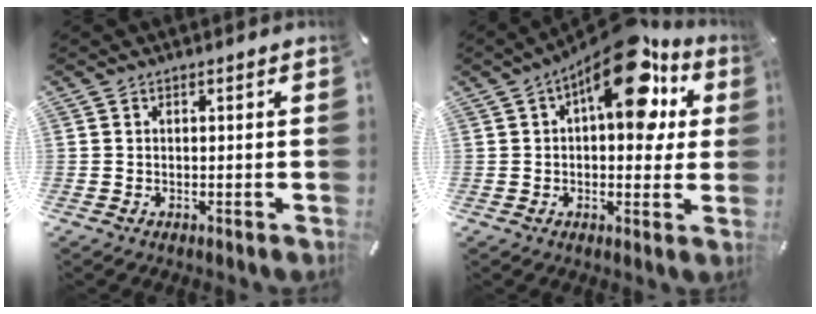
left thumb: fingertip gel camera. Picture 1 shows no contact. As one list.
[{"total": 18.4, "force": [8.5, 8.5, 14.0], "torque": [-0.188, -0.051, 0.137]}]